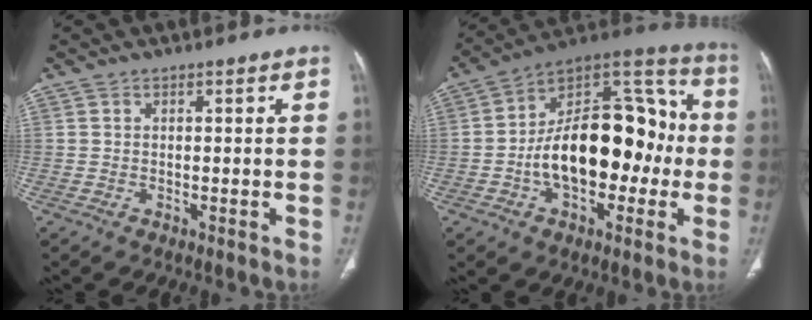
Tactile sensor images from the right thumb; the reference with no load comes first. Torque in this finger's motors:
{"motor_torque": [1.45, 3.56, 1.69, -0.43, 0.19]}